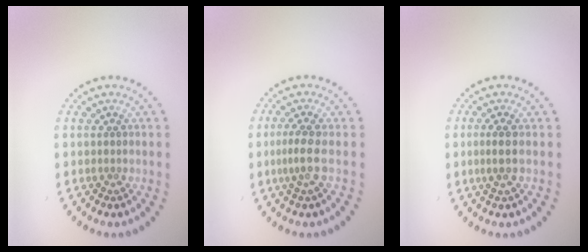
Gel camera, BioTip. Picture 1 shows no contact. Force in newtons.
{"total": 2.0, "press": 1.4, "slide": 1.4}
{"total": 1.8, "press": 1.4, "slide": 1.2}